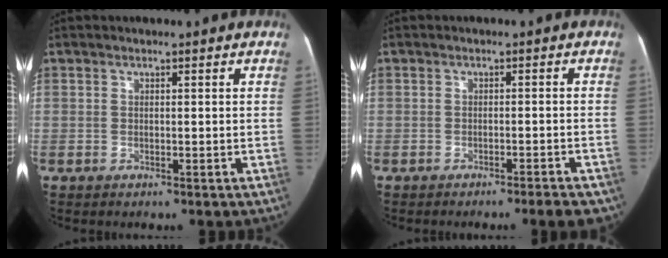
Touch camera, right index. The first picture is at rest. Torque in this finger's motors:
{"motor_torque": [0.24, -0.28, 0.12, 0.03]}